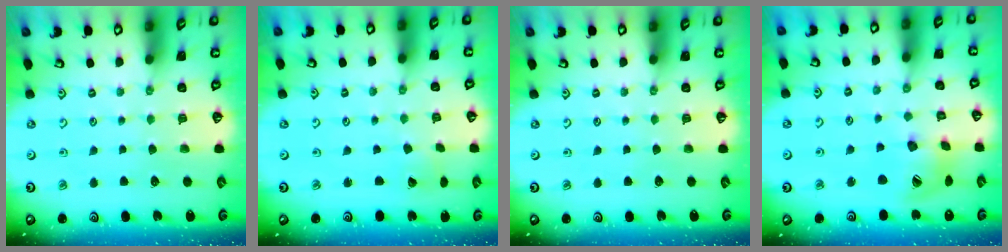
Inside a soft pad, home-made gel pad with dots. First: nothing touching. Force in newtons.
{"total": 2.5, "press": 2.4, "slide": 0.3}
{"total": 0.0}
{"total": 15.2, "press": 15.0, "slide": 2.3}